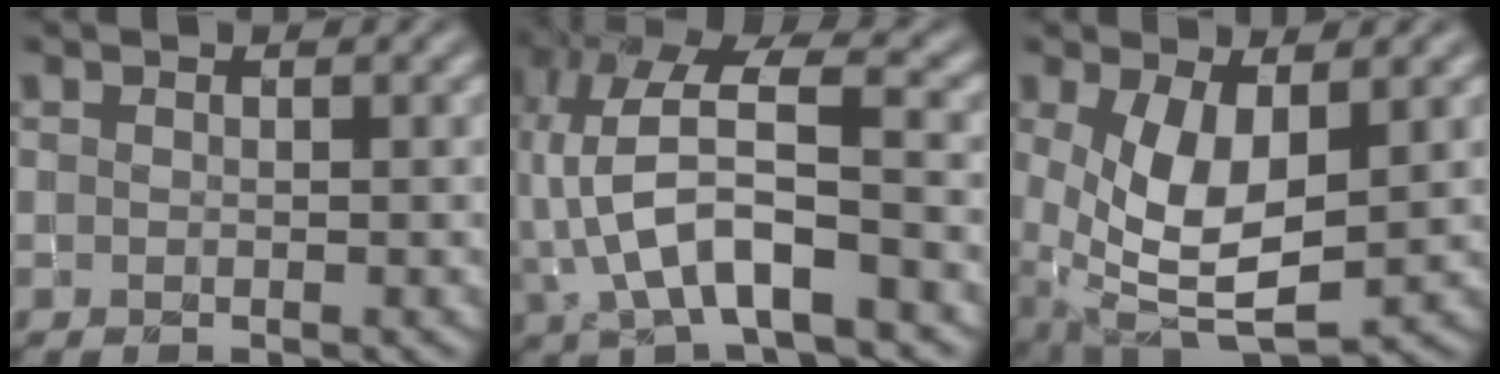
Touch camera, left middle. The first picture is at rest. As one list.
[{"total": 9.6, "force": [-1.2, 3.9, 8.7], "torque": [-0.181, 0.019, -0.030]}, {"total": 7.1, "force": [0.6, 3.5, 6.2], "torque": [-0.133, -0.006, 0.017]}]